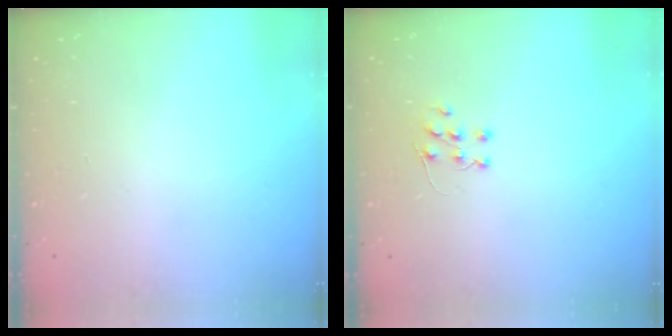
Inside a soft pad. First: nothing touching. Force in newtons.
{"total": 5.7, "press": 5.6, "slide": 0.4}